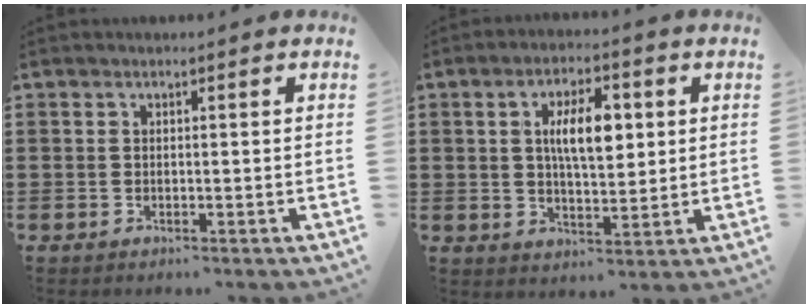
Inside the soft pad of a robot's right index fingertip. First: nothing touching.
{"total": 7.6, "force": [1.7, 3.2, 6.7], "torque": [-0.130, 0.010, 0.026]}